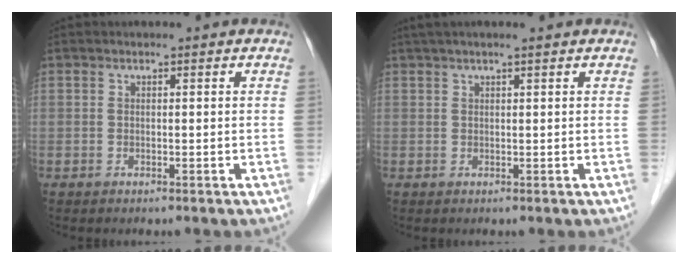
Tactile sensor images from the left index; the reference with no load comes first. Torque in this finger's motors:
{"motor_torque": [0.43, -0.38, 0.07, 0.02]}